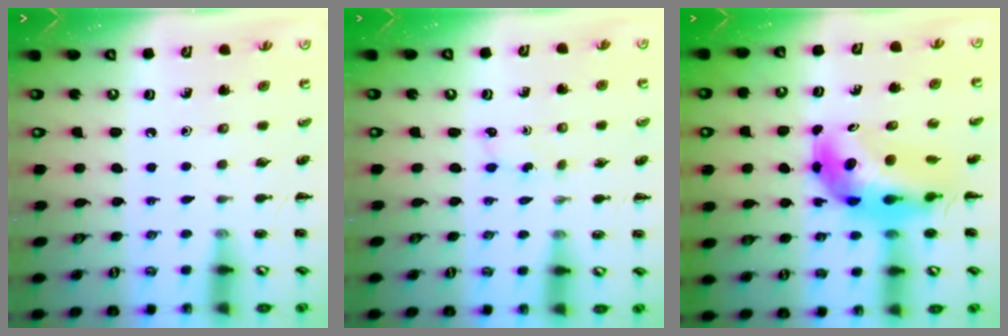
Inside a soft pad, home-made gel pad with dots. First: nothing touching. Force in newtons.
{"total": 2.7, "press": 2.5, "slide": 0.9}
{"total": 9.9, "press": 9.4, "slide": 3.1}